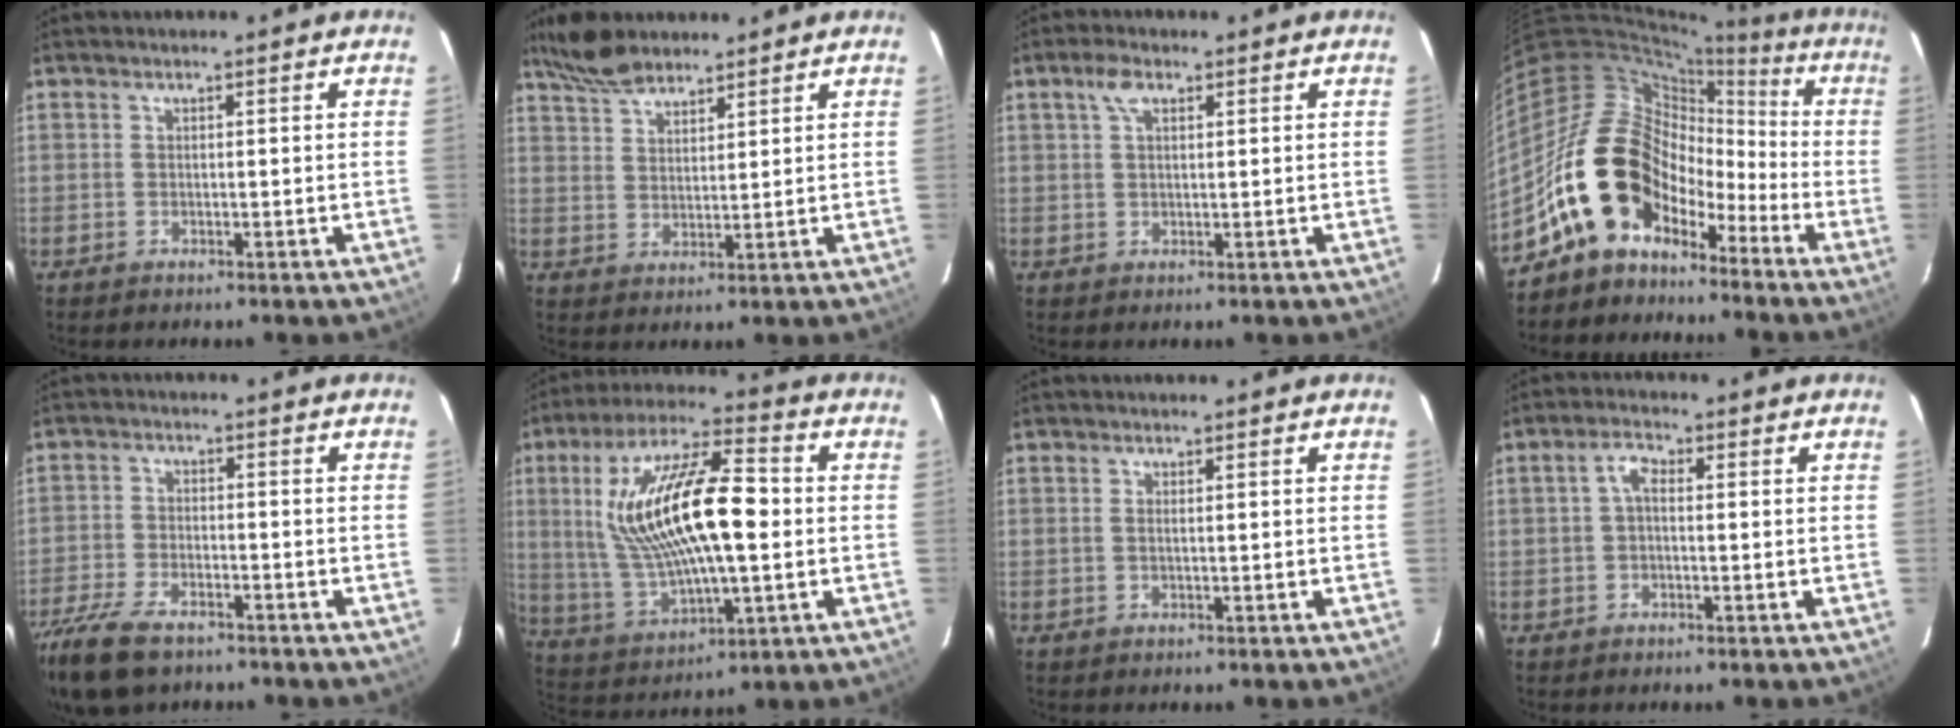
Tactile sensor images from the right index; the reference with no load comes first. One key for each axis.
{"total": 7.7, "fx": 6.4, "fy": 2.7, "fz": 3.2, "tx": -0.070, "ty": 0.021, "tz": 0.122}
{"total": 3.1, "fx": 1.5, "fy": 1.5, "fz": 2.2, "tx": -0.044, "ty": 0.009, "tz": 0.027}
{"total": 15.9, "fx": -8.7, "fy": 11.5, "fz": 6.9, "tx": -0.125, "ty": 0.032, "tz": -0.157}
{"total": 14.2, "fx": -10.5, "fy": 5.8, "fz": 7.6, "tx": -0.193, "ty": -0.034, "tz": -0.198}
{"total": 21.7, "fx": 2.3, "fy": 7.1, "fz": 20.3, "tx": -0.388, "ty": 0.012, "tz": 0.051}
{"total": 0.5, "fx": 0.1, "fy": -0.1, "fz": 0.5, "tx": -0.009, "ty": 0.003, "tz": 0.000}
{"total": 2.5, "fx": -0.1, "fy": 1.4, "fz": 2.1, "tx": -0.045, "ty": 0.011, "tz": -0.003}